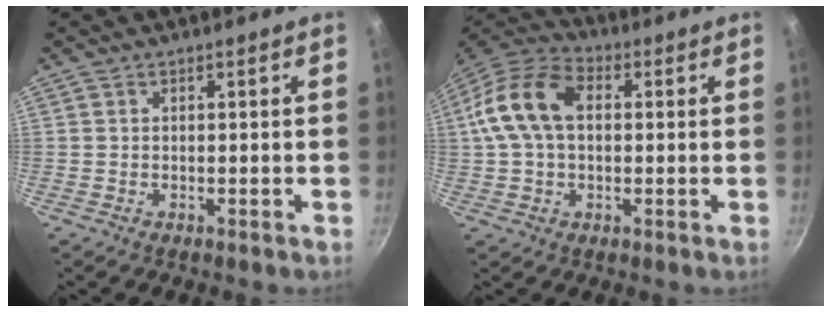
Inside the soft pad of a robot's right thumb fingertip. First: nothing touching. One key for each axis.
{"total": 14.0, "fx": 1.9, "fy": 9.3, "fz": 10.3, "tx": -0.180, "ty": 0.030, "tz": 0.016}